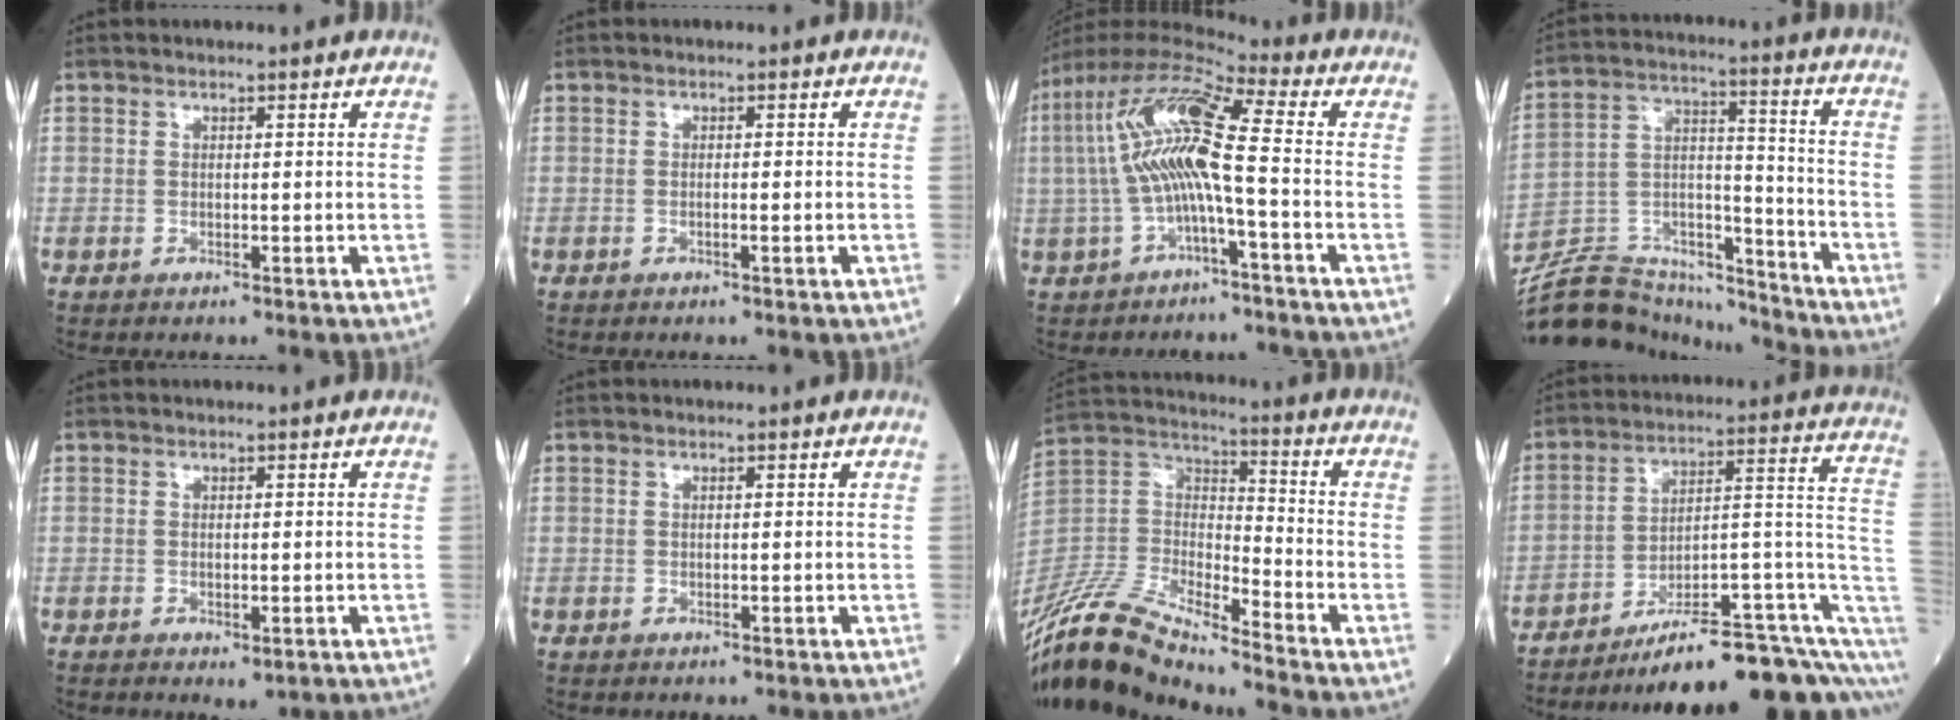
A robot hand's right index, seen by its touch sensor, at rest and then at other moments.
{"total": 0.6, "force": [-0.3, -0.1, 0.6], "torque": [-0.017, -0.002, -0.002]}
{"total": 12.5, "force": [-0.8, 1.1, 12.4], "torque": [-0.250, 0.034, -0.023]}
{"total": 19.6, "force": [-18.8, 4.2, 3.8], "torque": [-0.089, 0.042, -0.308]}
{"total": 2.3, "force": [-1.0, 1.1, 1.8], "torque": [-0.031, -0.006, -0.005]}
{"total": 0.0}
{"total": 16.2, "force": [-14.6, 1.2, 6.9], "torque": [-0.149, 0.017, -0.282]}
{"total": 21.3, "force": [-13.7, 3.3, 16.0], "torque": [-0.156, 0.045, -0.203]}